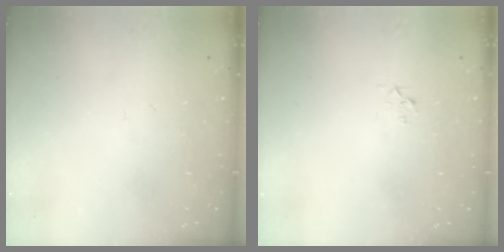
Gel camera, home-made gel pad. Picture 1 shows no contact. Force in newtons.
{"total": 2.3, "press": 2.3, "slide": 0.2}